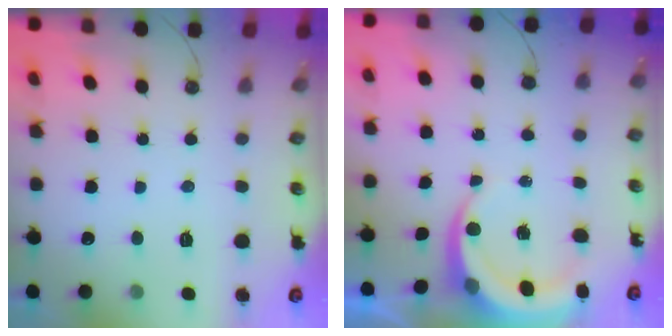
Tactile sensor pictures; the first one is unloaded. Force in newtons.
{"total": 6.5, "press": 6.4, "slide": 0.8}